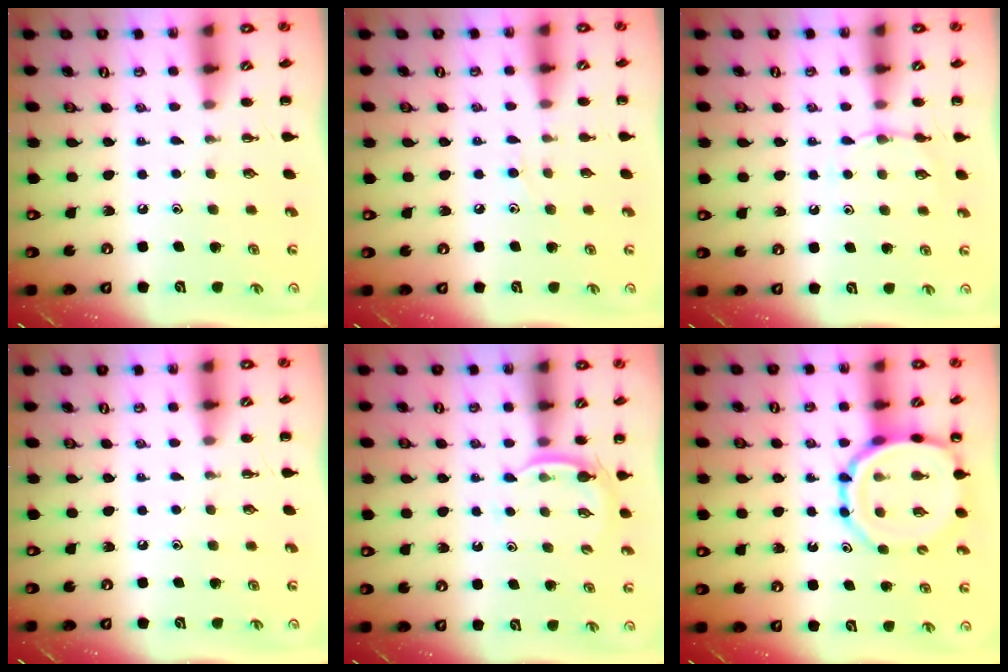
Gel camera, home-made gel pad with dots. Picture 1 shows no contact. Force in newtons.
{"total": 6.4, "press": 6.1, "slide": 2.0}
{"total": 5.1, "press": 4.9, "slide": 1.5}
{"total": 0.0}
{"total": 3.7, "press": 3.5, "slide": 1.2}
{"total": 11.7, "press": 11.4, "slide": 2.8}